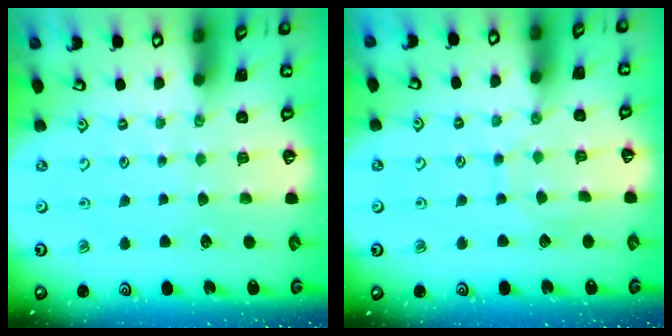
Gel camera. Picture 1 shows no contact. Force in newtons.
{"total": 4.8, "press": 4.8, "slide": 0.4}